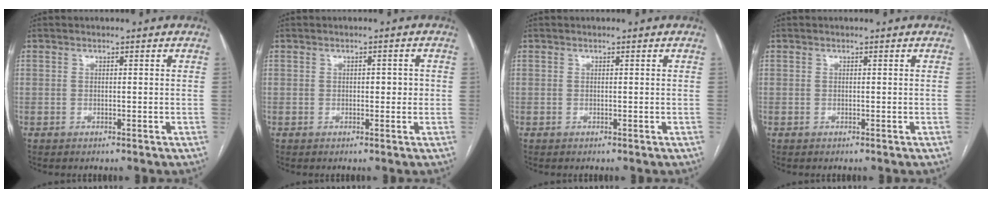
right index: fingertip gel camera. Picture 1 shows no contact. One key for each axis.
{"total": 1.9, "fx": 0.0, "fy": 1.0, "fz": 1.6, "tx": -0.017, "ty": 0.005, "tz": -0.001}
{"total": 0.0}
{"total": 0.0}